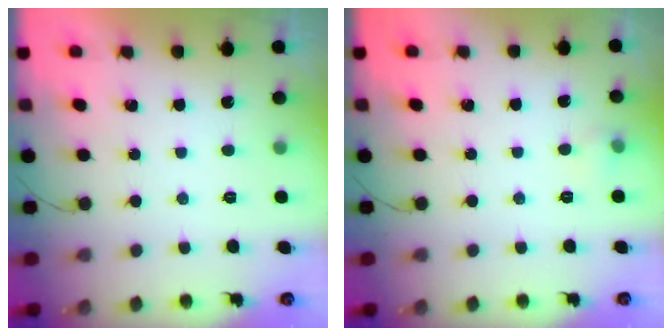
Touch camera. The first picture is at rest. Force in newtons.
{"total": 3.8, "press": 3.4, "slide": 1.6}